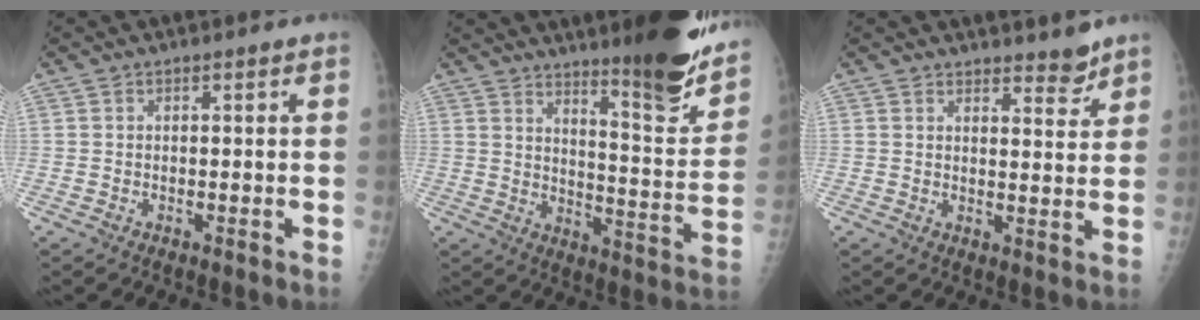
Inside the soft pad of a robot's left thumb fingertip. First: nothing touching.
{"total": 18.0, "force": [13.8, 2.8, 11.2], "torque": [-0.127, -0.101, 0.196]}
{"total": 4.0, "force": [3.6, 1.0, 1.4], "torque": [-0.003, -0.031, 0.053]}